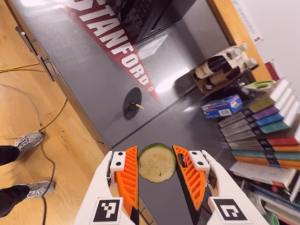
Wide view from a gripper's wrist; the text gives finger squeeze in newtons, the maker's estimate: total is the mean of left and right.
{"total": 8.3, "left": 8.8, "right": 7.7}